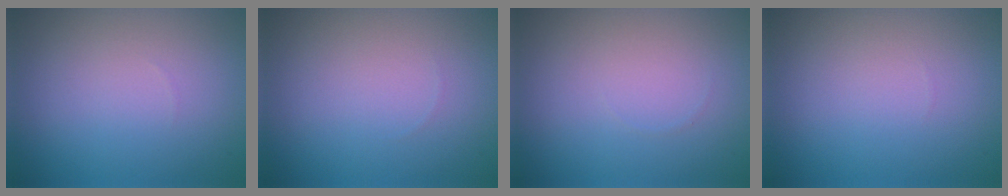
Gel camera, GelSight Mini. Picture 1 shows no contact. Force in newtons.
{"total": 0.0}
{"total": 0.0}
{"total": 0.0}